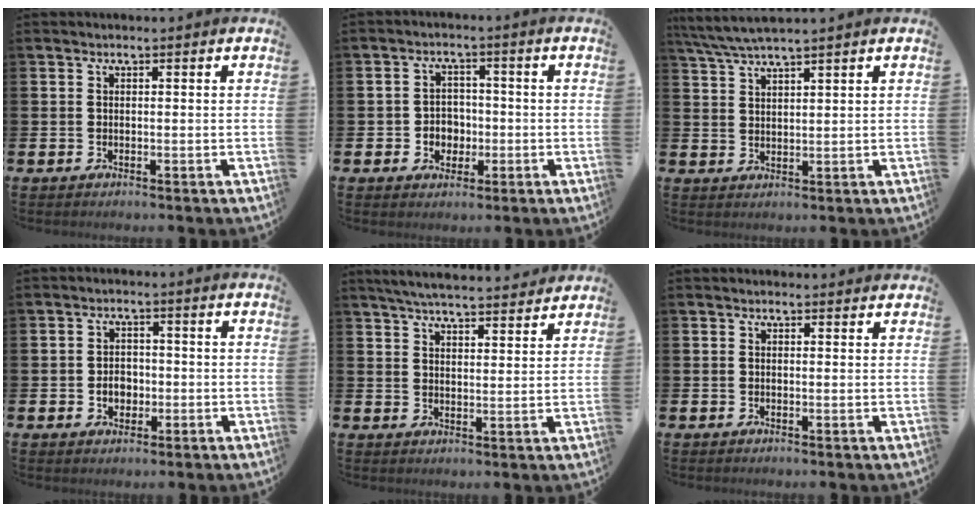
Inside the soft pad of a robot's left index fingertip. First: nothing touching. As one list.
[{"total": 3.3, "force": [-0.6, 3.2, 0.9], "torque": [-0.018, -0.001, -0.019]}, {"total": 4.2, "force": [3.9, -0.1, 1.5], "torque": [-0.042, -0.012, 0.070]}, {"total": 3.0, "force": [-0.6, 2.4, 1.6], "torque": [-0.016, -0.002, -0.019]}, {"total": 5.7, "force": [5.5, 0.3, 1.2], "torque": [-0.032, -0.030, 0.097]}, {"total": 0.5, "force": [0.5, 0.2, 0.1], "torque": [0.009, -0.004, 0.006]}]